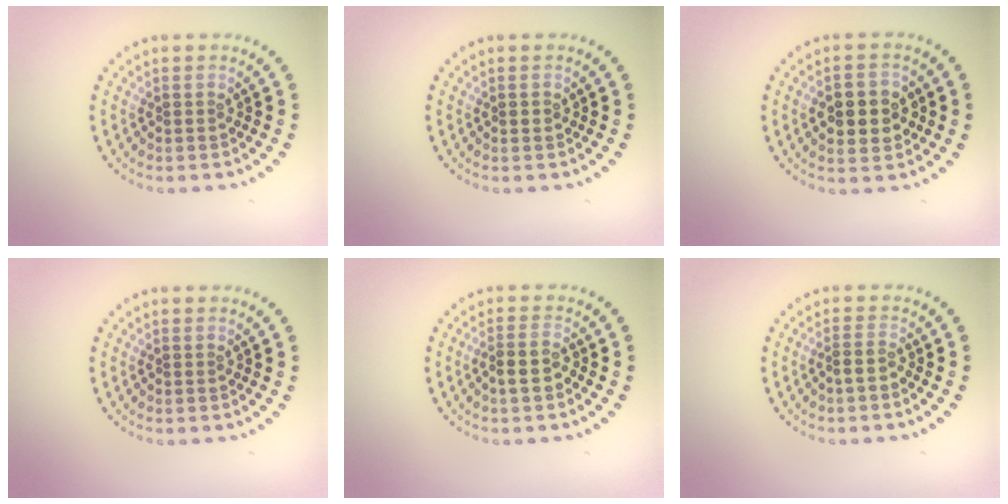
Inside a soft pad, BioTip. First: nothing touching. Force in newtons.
{"total": 0.8, "press": 0.8, "slide": 0.1}
{"total": 4.0, "press": 4.0, "slide": 0.2}
{"total": 0.0}
{"total": 2.5, "press": 2.3, "slide": 1.0}
{"total": 1.2, "press": 0.8, "slide": 0.8}